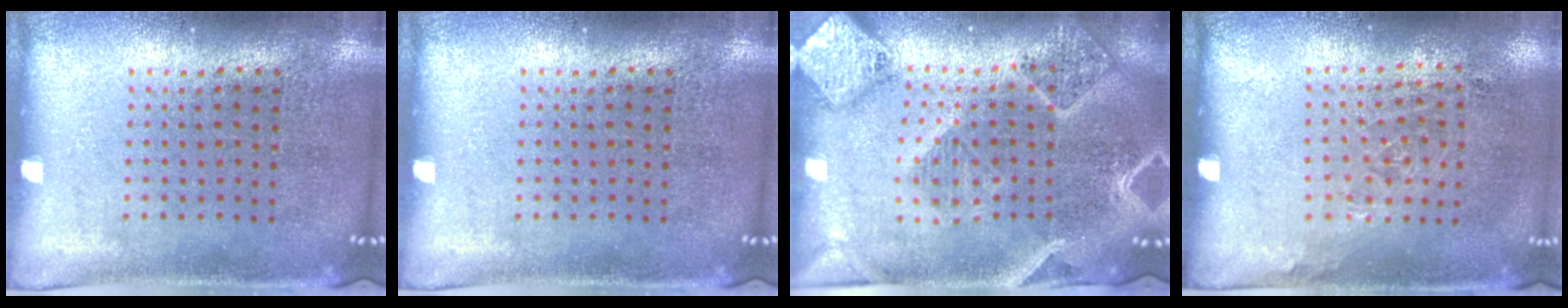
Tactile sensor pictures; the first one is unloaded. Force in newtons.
{"total": 0.0}
{"total": 2.7, "press": 2.4, "slide": 1.3}
{"total": 0.9, "press": 0.7, "slide": 0.6}